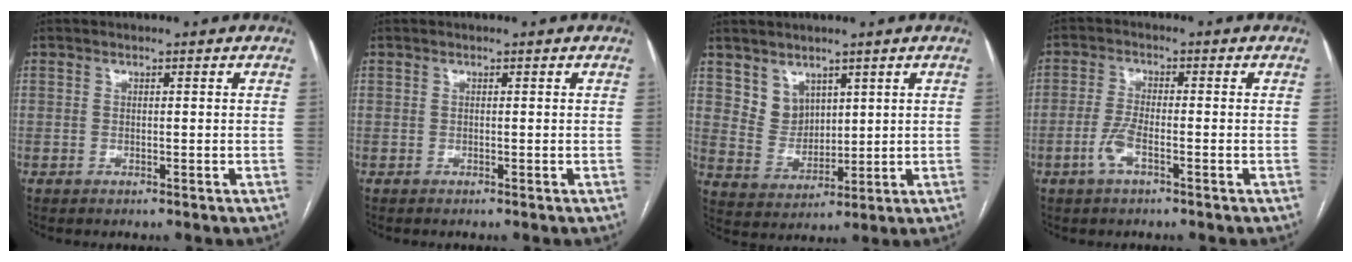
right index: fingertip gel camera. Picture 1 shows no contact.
{"total": 0.0}
{"total": 5.3, "force": [3.3, 4.0, 1.2], "torque": [-0.031, 0.003, 0.076]}
{"total": 3.8, "force": [-1.8, 0.8, 3.2], "torque": [-0.075, -0.002, -0.039]}